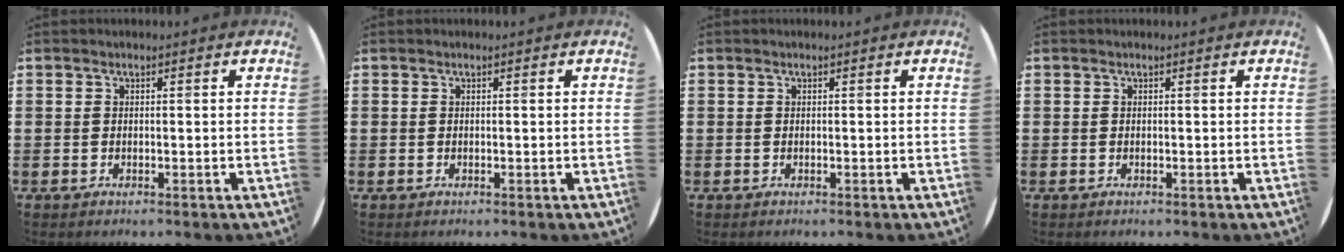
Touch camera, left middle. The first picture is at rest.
{"total": 0.0}
{"total": 0.0}
{"total": 0.0}